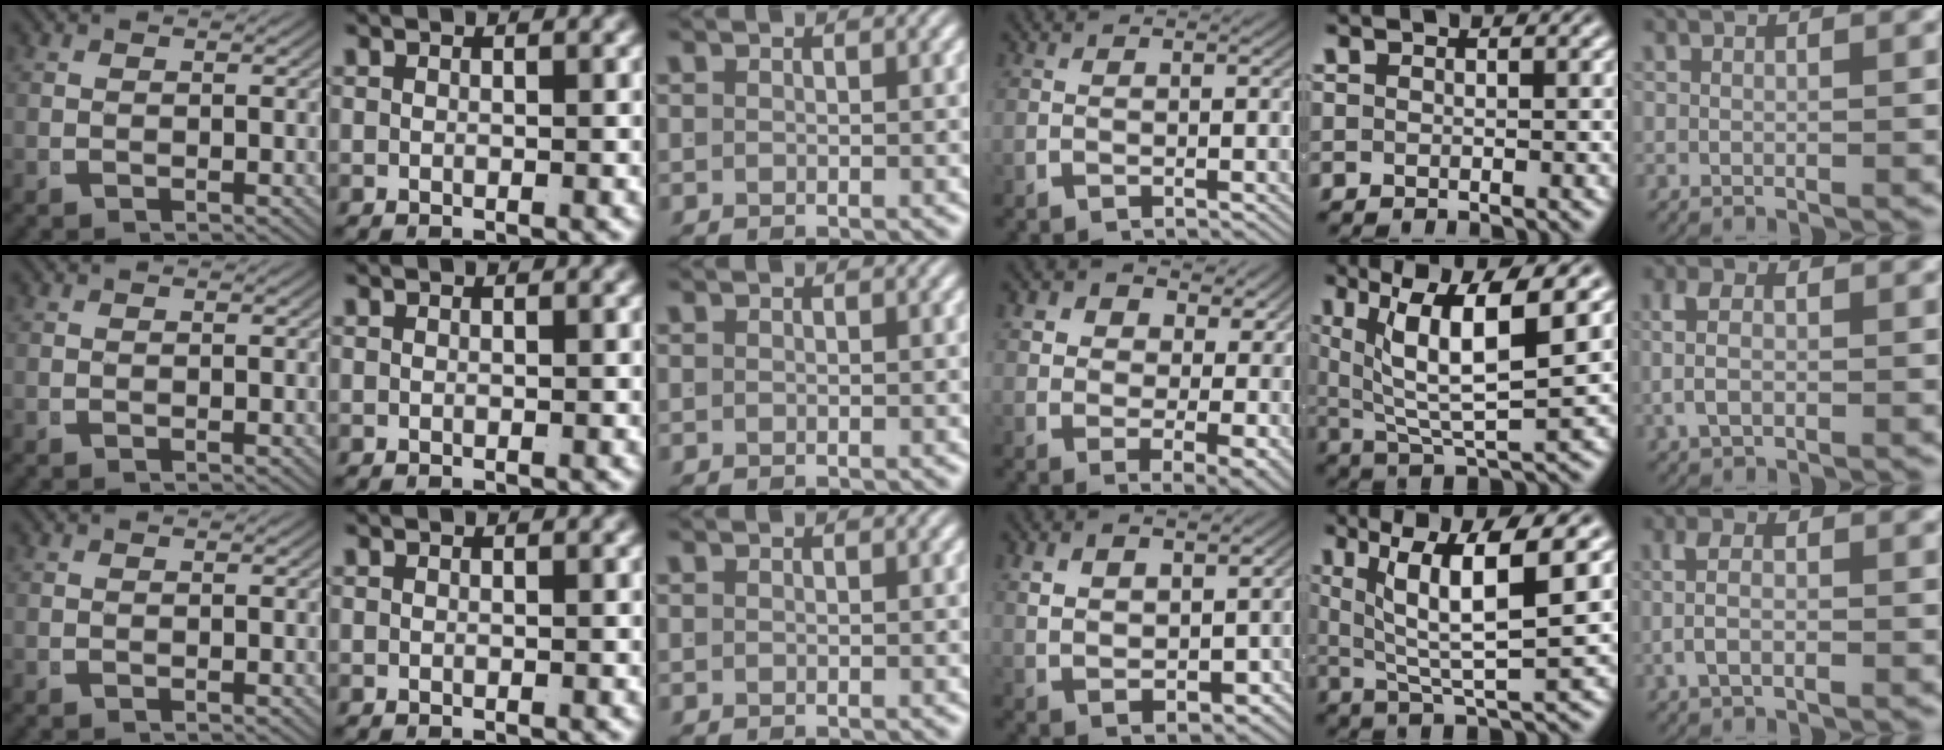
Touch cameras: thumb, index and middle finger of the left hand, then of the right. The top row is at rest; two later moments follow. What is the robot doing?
{"motion": "lift_and_place", "object": "jacket"}